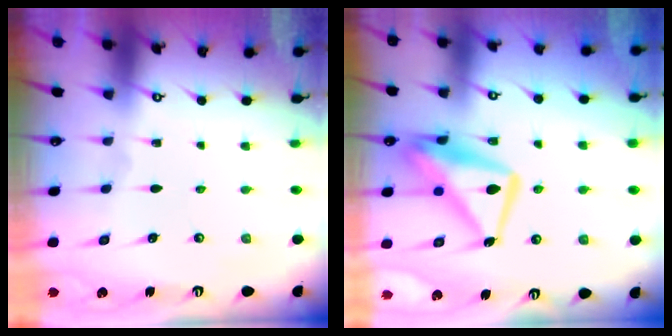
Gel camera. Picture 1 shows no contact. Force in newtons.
{"total": 15.0, "press": 14.9, "slide": 1.5}